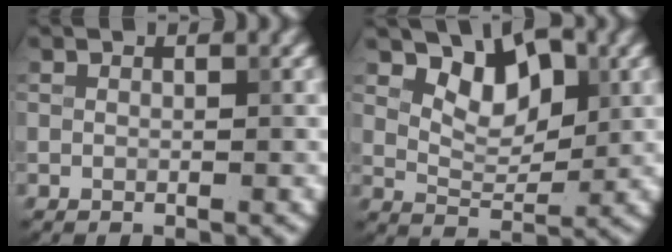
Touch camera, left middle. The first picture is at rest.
{"total": 4.8, "force": [2.5, 2.6, 3.2], "torque": [-0.052, -0.006, 0.035]}